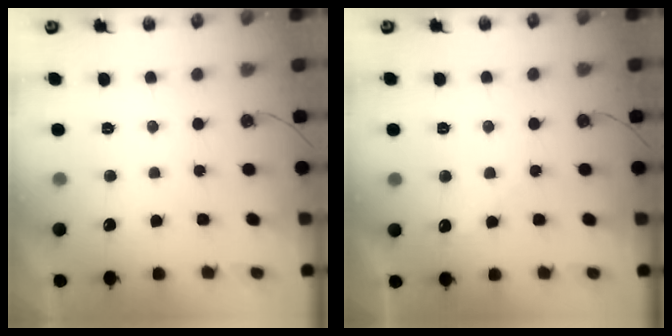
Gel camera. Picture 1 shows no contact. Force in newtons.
{"total": 5.2, "press": 5.1, "slide": 0.8}